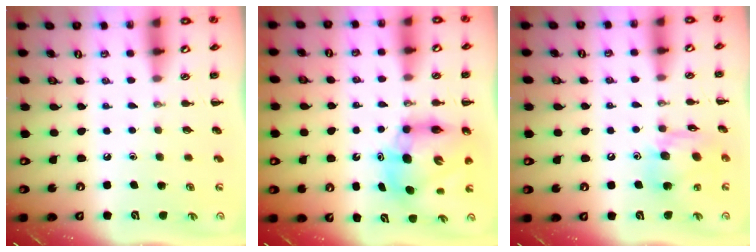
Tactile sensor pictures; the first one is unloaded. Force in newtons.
{"total": 9.9, "press": 9.5, "slide": 2.8}
{"total": 13.5, "press": 13.4, "slide": 1.6}